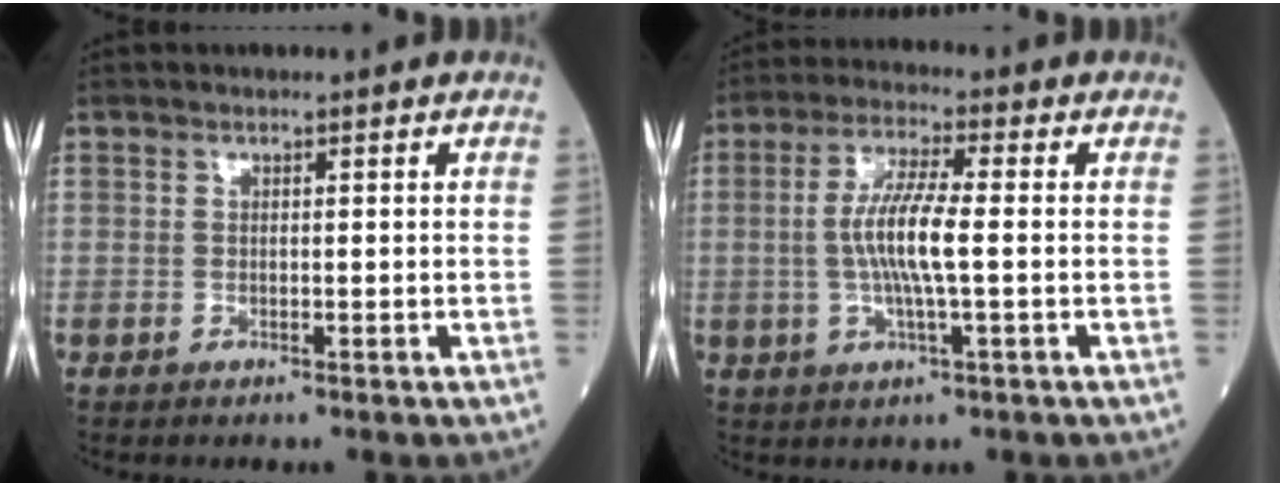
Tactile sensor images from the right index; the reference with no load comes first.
{"total": 8.0, "force": [-0.3, 0.6, 8.0], "torque": [-0.160, 0.001, -0.012]}